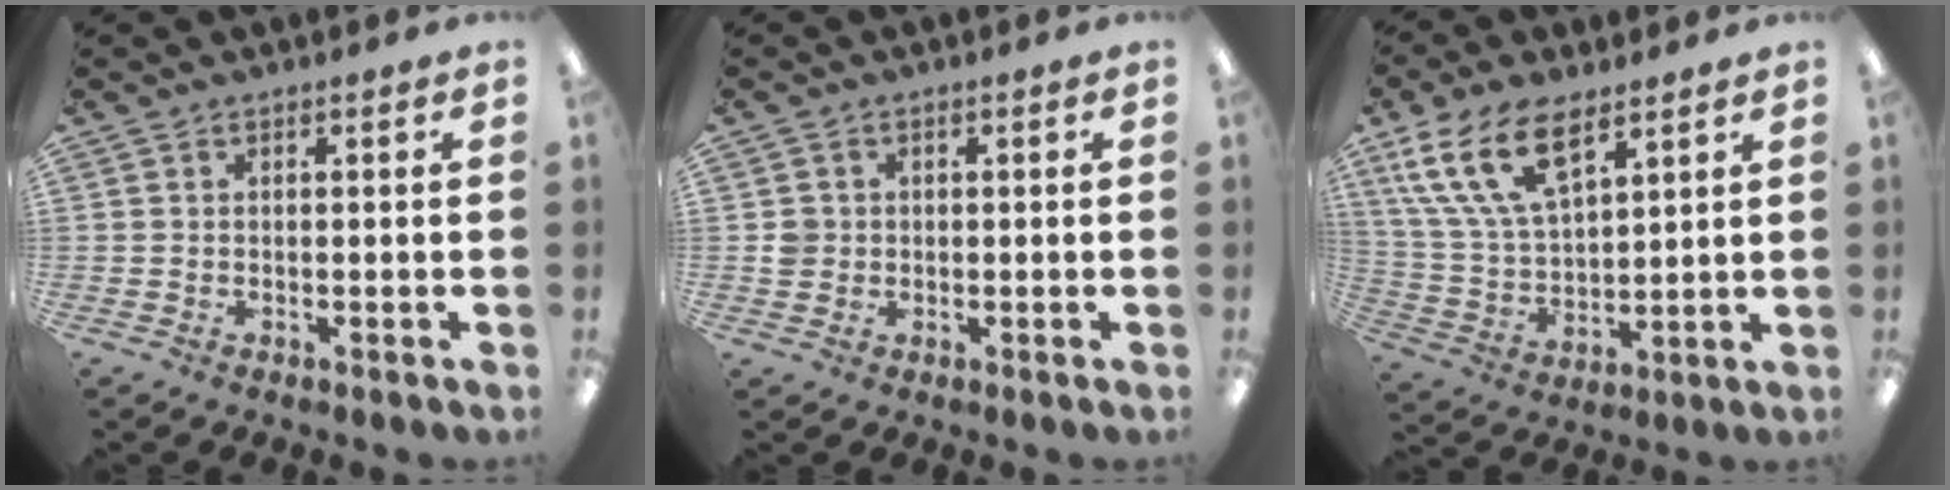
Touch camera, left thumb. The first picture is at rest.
{"total": 2.8, "force": [0.1, 2.7, 0.8], "torque": [-0.011, 0.000, -0.001]}
{"total": 16.4, "force": [9.2, 8.1, 10.8], "torque": [-0.231, -0.020, 0.170]}